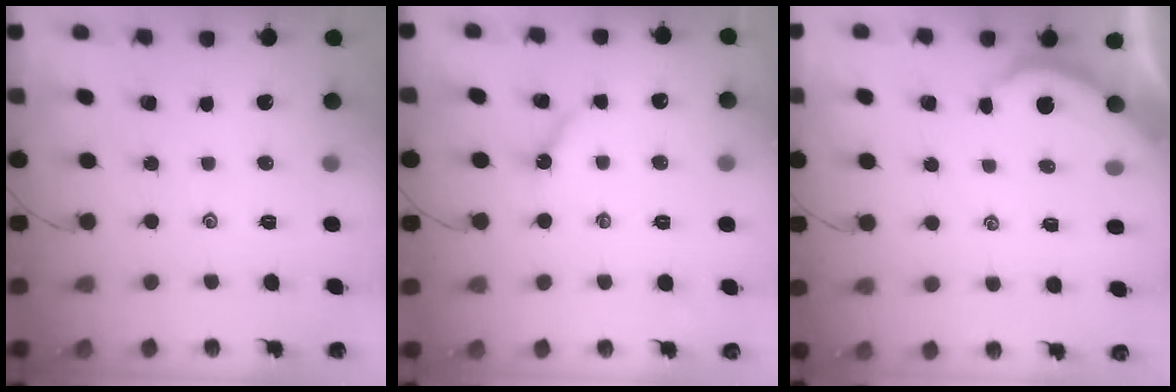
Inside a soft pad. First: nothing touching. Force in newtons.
{"total": 4.6, "press": 4.6, "slide": 0.5}
{"total": 2.3, "press": 2.3, "slide": 0.3}